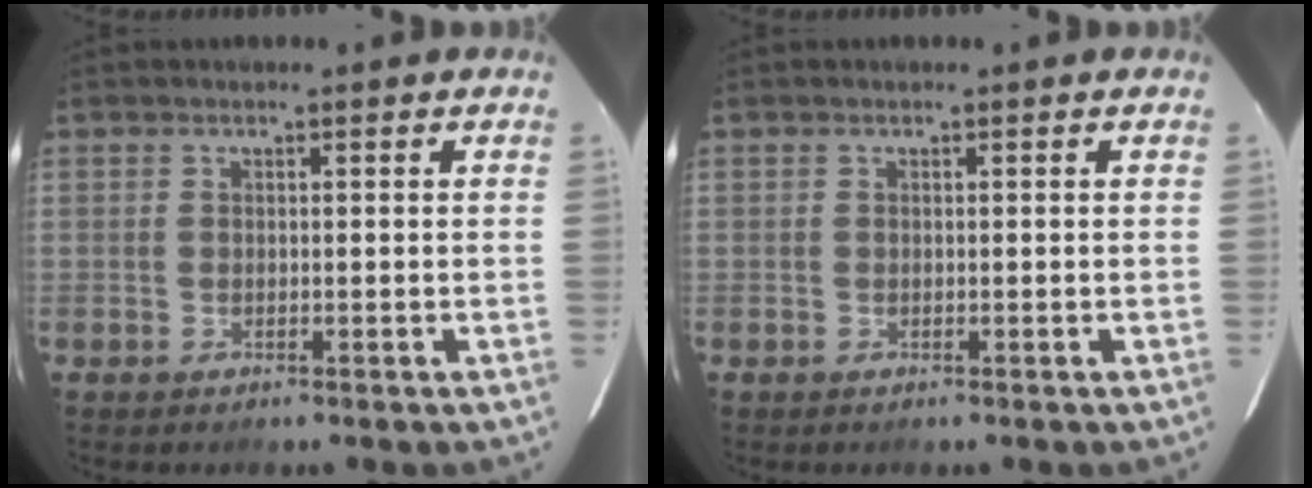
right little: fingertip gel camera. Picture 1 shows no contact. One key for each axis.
{"total": 0.0}